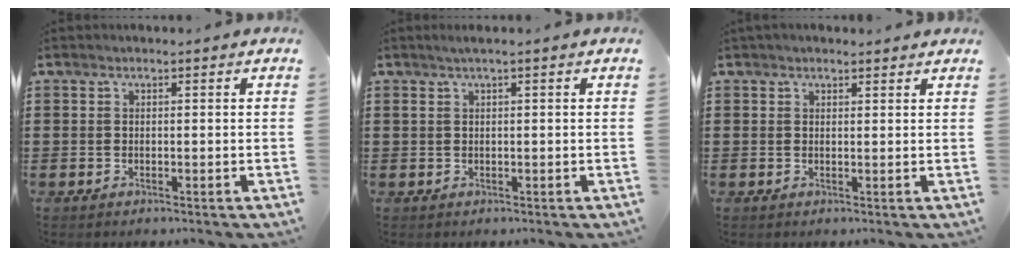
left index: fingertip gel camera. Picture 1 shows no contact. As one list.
[{"total": 1.2, "force": [0.3, 0.0, 1.1], "torque": [-0.018, -0.001, 0.006]}, {"total": 1.3, "force": [1.1, 0.6, 0.1], "torque": [-0.005, 0.004, 0.021]}]